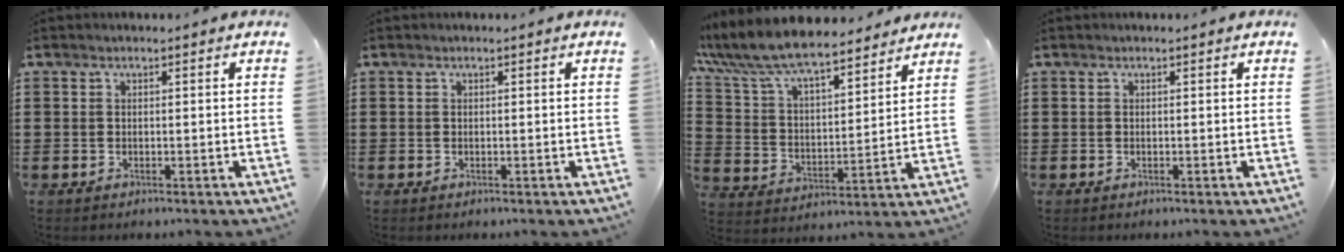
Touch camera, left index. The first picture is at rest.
{"total": 0.0}
{"total": 9.2, "force": [8.3, 1.9, 3.5], "torque": [-0.105, -0.041, 0.145]}
{"total": 0.0}